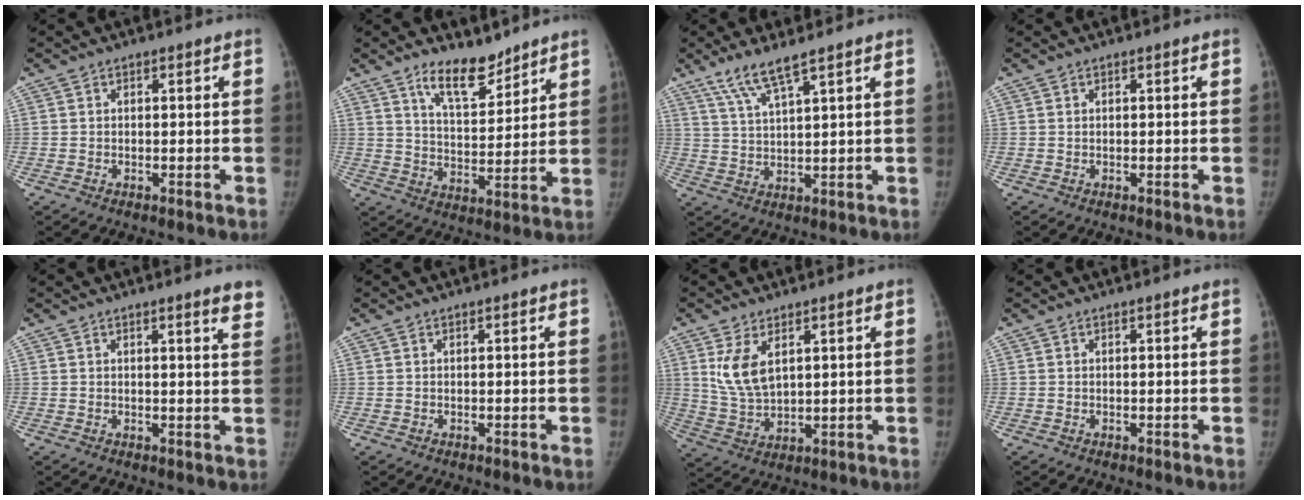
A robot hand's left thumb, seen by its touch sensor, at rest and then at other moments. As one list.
[{"total": 9.4, "force": [7.2, 3.6, 4.8], "torque": [-0.053, -0.058, 0.131]}, {"total": 6.2, "force": [4.6, 0.5, 4.2], "torque": [-0.087, -0.021, 0.095]}, {"total": 0.0}, {"total": 4.2, "force": [3.2, 0.2, 2.8], "torque": [-0.023, -0.013, 0.031]}, {"total": 0.0}, {"total": 7.8, "force": [3.2, 4.1, 5.8], "torque": [-0.098, -0.015, 0.075]}, {"total": 0.0}]